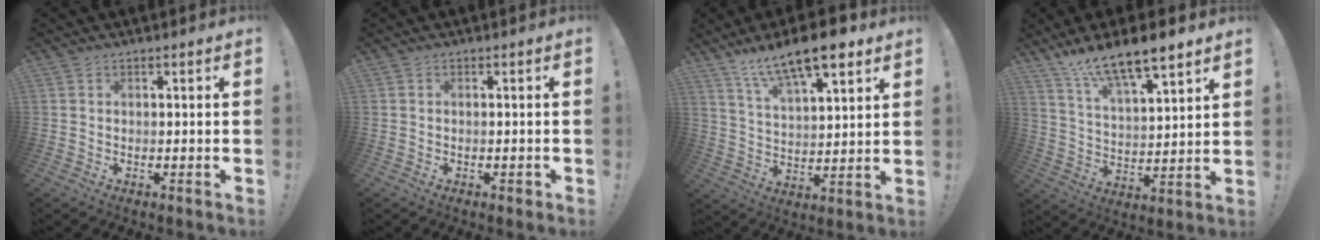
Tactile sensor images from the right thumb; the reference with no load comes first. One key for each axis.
{"total": 0.9, "fx": -0.3, "fy": 0.6, "fz": 0.6, "tx": 0.000, "ty": -0.001, "tz": -0.005}
{"total": 14.0, "fx": 10.2, "fy": 4.0, "fz": 8.7, "tx": -0.153, "ty": -0.061, "tz": 0.177}
{"total": 12.5, "fx": 10.4, "fy": 2.5, "fz": 6.4, "tx": -0.125, "ty": -0.076, "tz": 0.185}